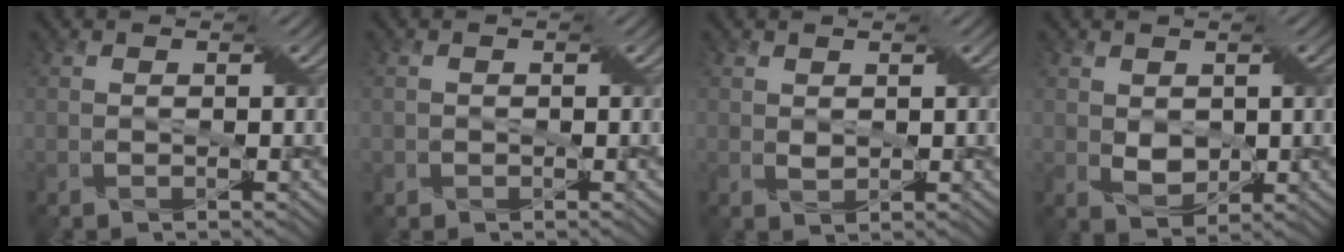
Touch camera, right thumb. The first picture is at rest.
{"total": 0.7, "force": [-0.3, 0.6, -0.3], "torque": [0.003, -0.001, -0.004]}
{"total": 0.8, "force": [0.5, 0.5, 0.3], "torque": [-0.015, 0.000, 0.014]}
{"total": 2.9, "force": [0.6, 2.1, 2.0], "torque": [-0.042, -0.003, 0.016]}